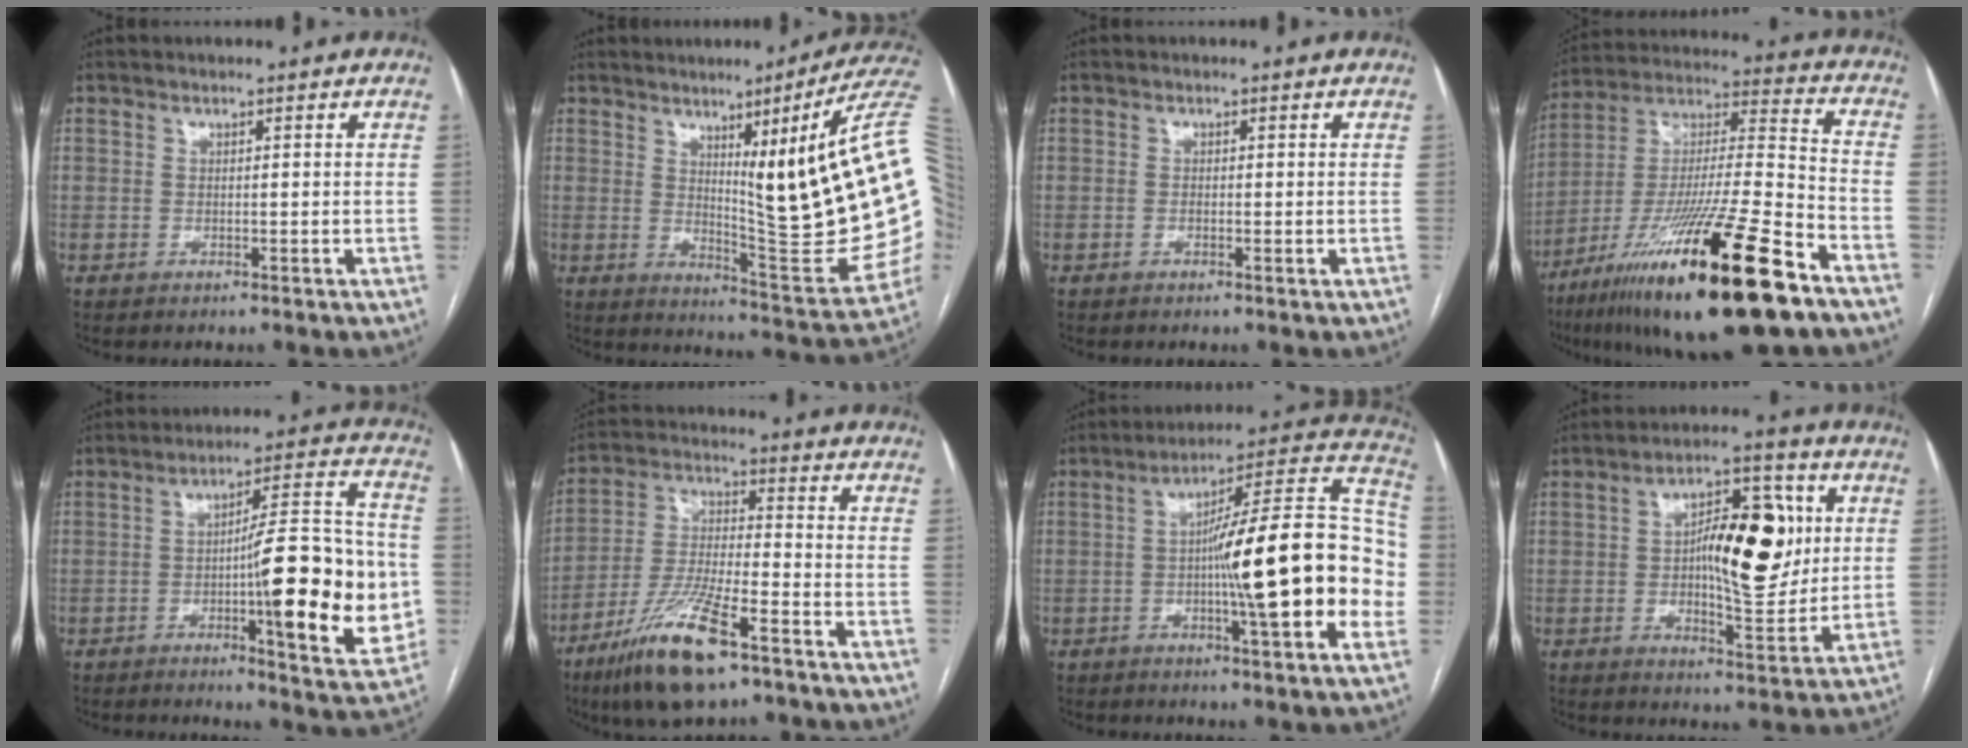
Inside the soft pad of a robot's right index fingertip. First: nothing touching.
{"total": 21.0, "force": [4.5, 0.6, 20.5], "torque": [-0.226, -0.009, 0.058]}
{"total": 0.9, "force": [-0.2, 0.2, 0.8], "torque": [-0.014, 0.001, -0.004]}
{"total": 27.4, "force": [-16.1, 2.4, 22.0], "torque": [-0.367, -0.046, -0.277]}
{"total": 18.5, "force": [-3.0, 2.9, 18.0], "torque": [-0.244, 0.012, -0.039]}
{"total": 14.5, "force": [-9.0, 2.7, 10.9], "torque": [-0.226, -0.027, -0.163]}
{"total": 23.9, "force": [-2.9, 2.3, 23.7], "torque": [-0.273, 0.029, -0.043]}
{"total": 13.8, "force": [1.8, 4.8, 12.8], "torque": [-0.200, 0.019, 0.032]}